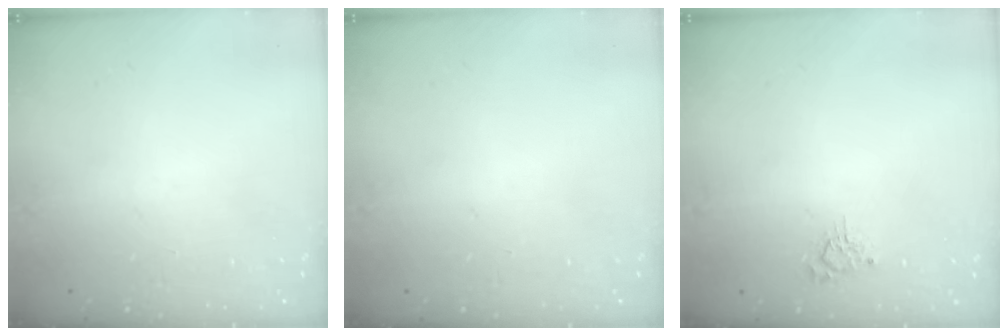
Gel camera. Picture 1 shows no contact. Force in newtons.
{"total": 0.0}
{"total": 2.9, "press": 2.9, "slide": 0.3}